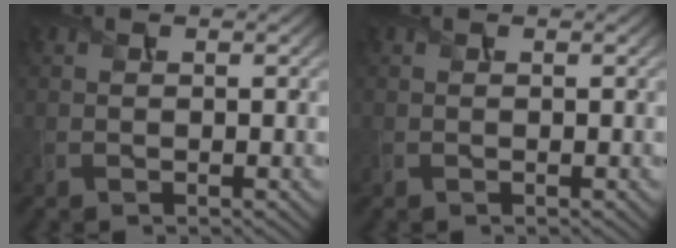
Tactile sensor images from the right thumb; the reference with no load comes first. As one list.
[{"total": 0.0}]